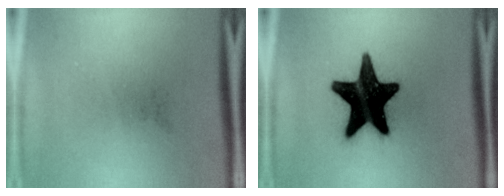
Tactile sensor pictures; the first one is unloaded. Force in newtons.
{"total": 19.1}